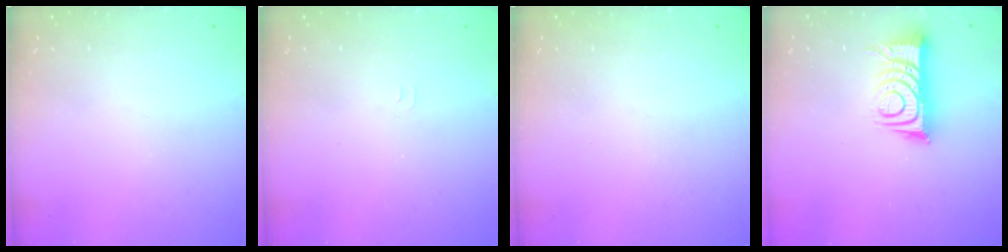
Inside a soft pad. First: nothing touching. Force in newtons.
{"total": 3.3, "press": 3.2, "slide": 0.3}
{"total": 0.0}
{"total": 10.4, "press": 10.3, "slide": 1.2}